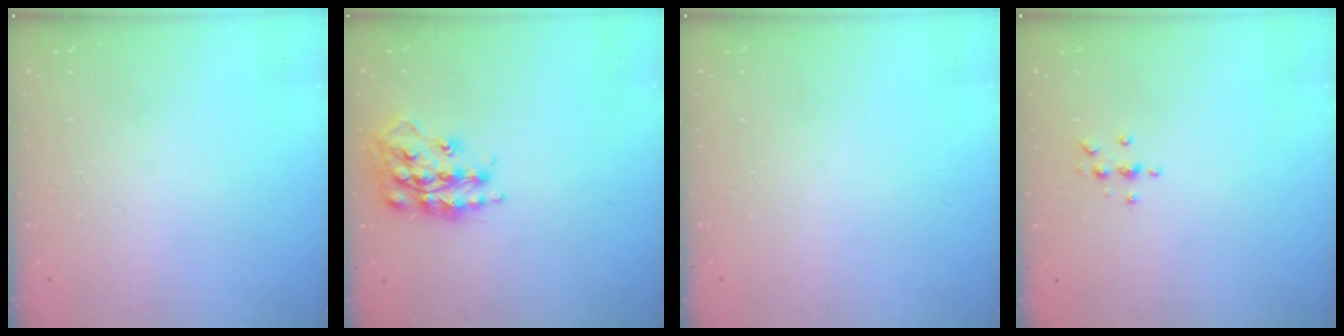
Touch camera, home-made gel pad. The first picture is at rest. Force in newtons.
{"total": 17.5, "press": 17.4, "slide": 1.1}
{"total": 0.0}
{"total": 4.6, "press": 4.6, "slide": 0.6}